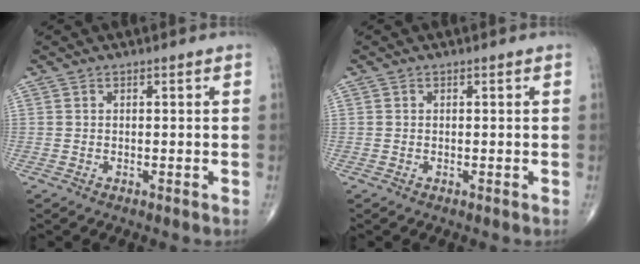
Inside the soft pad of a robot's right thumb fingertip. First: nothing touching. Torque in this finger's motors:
{"motor_torque": [-0.13, 0.24, -0.18, -0.18, 0.00]}